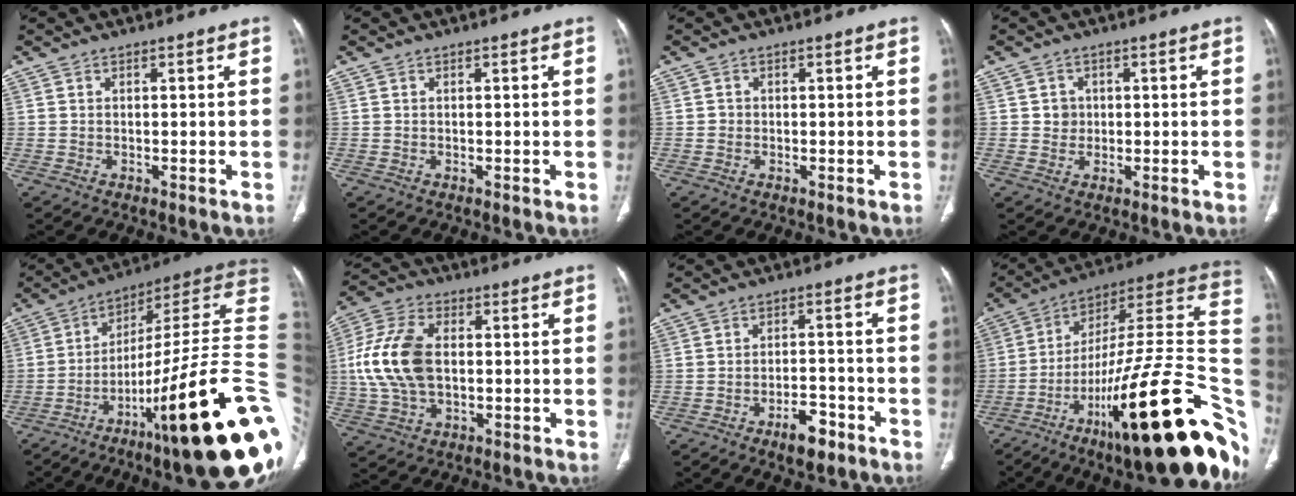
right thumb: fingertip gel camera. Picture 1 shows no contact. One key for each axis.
{"total": 0.0}
{"total": 0.8, "fx": -0.1, "fy": 0.8, "fz": 0.1, "tx": 0.002, "ty": 0.003, "tz": -0.002}
{"total": 2.3, "fx": 0.2, "fy": 2.3, "fz": 0.5, "tx": 0.006, "ty": 0.005, "tz": 0.004}
{"total": 32.9, "fx": -9.4, "fy": 5.6, "fz": 31.0, "tx": -0.347, "ty": 0.063, "tz": -0.148}
{"total": 13.7, "fx": 0.3, "fy": 8.5, "fz": 10.7, "tx": -0.227, "ty": 0.016, "tz": 0.004}
{"total": 6.0, "fx": -3.8, "fy": 2.5, "fz": 3.8, "tx": -0.052, "ty": 0.023, "tz": -0.055}
{"total": 37.6, "fx": -14.2, "fy": 10.3, "fz": 33.2, "tx": -0.377, "ty": 0.082, "tz": -0.219}